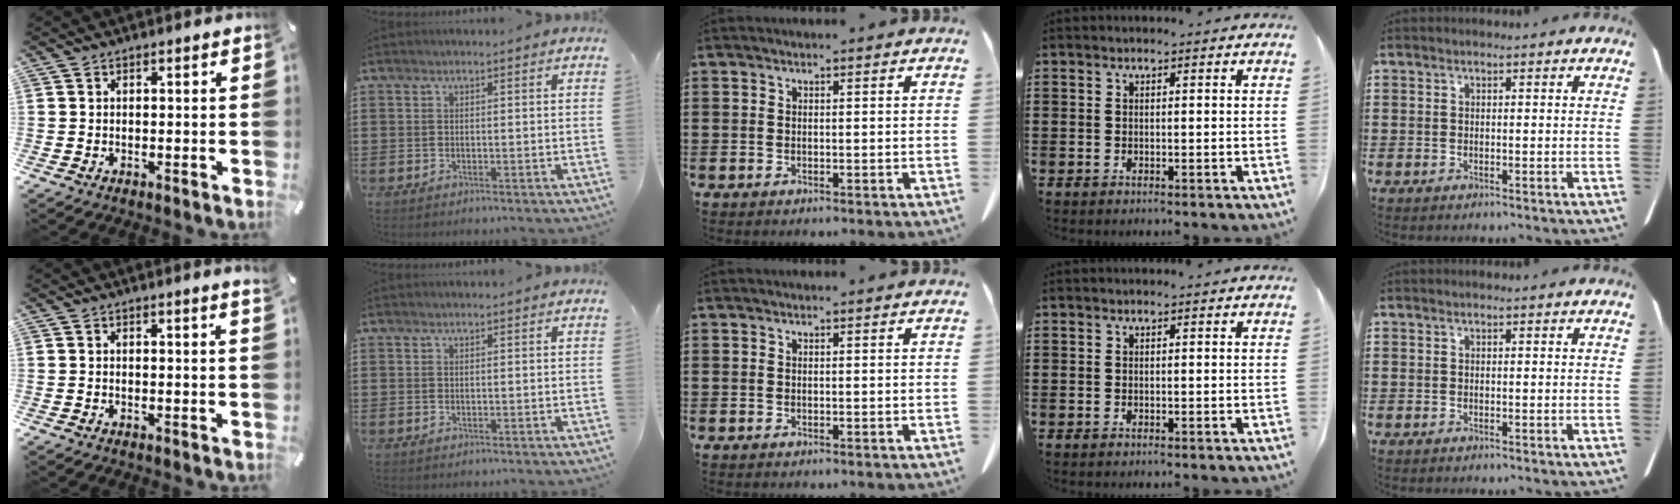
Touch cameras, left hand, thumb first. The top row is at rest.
{"thumb": {"total": 0.7, "force": [0.4, -0.2, 0.6], "torque": [-0.010, -0.002, 0.007]}}